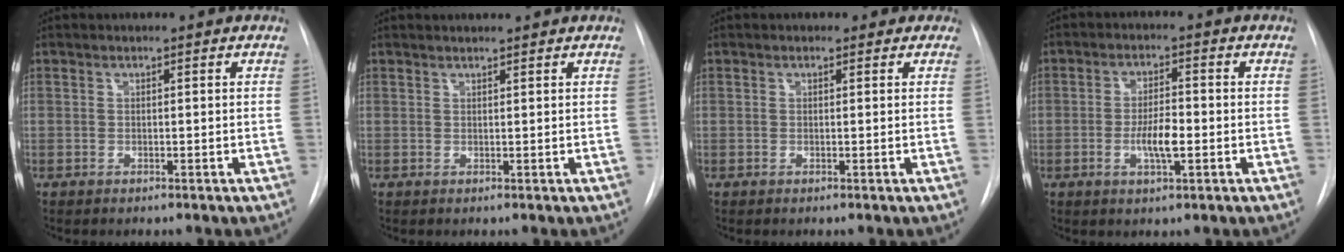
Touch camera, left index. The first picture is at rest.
{"total": 2.1, "force": [2.0, 0.0, 0.6], "torque": [-0.006, 0.017, 0.033]}
{"total": 1.5, "force": [1.0, 1.1, 0.1], "torque": [0.010, 0.000, 0.001]}
{"total": 5.0, "force": [-1.2, 1.2, 4.7], "torque": [-0.087, -0.001, -0.020]}